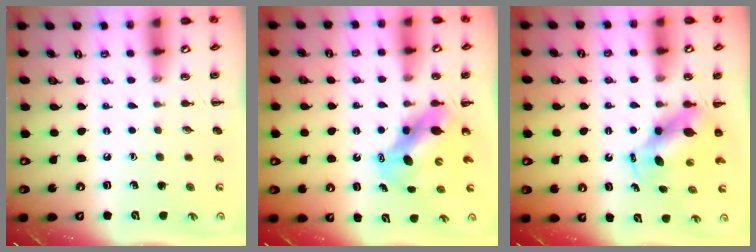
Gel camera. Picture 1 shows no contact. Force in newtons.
{"total": 6.7, "press": 6.5, "slide": 1.3}
{"total": 5.5, "press": 5.4, "slide": 1.2}